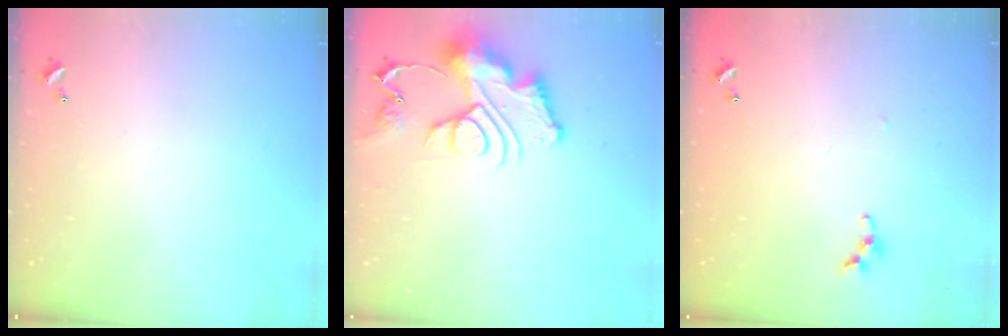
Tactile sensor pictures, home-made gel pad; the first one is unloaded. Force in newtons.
{"total": 13.4, "press": 13.4, "slide": 1.4}
{"total": 5.5, "press": 5.5, "slide": 0.6}